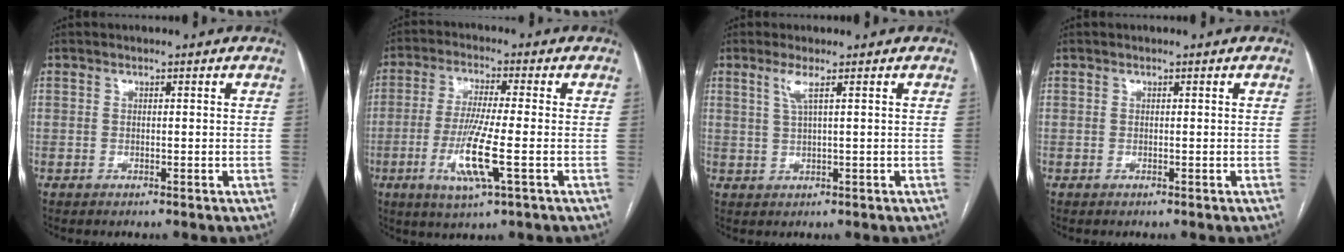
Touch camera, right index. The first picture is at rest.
{"total": 9.8, "force": [-3.0, 0.3, 9.3], "torque": [-0.189, -0.016, -0.057]}
{"total": 2.6, "force": [1.2, -0.2, 2.3], "torque": [-0.056, 0.001, 0.027]}
{"total": 0.0}